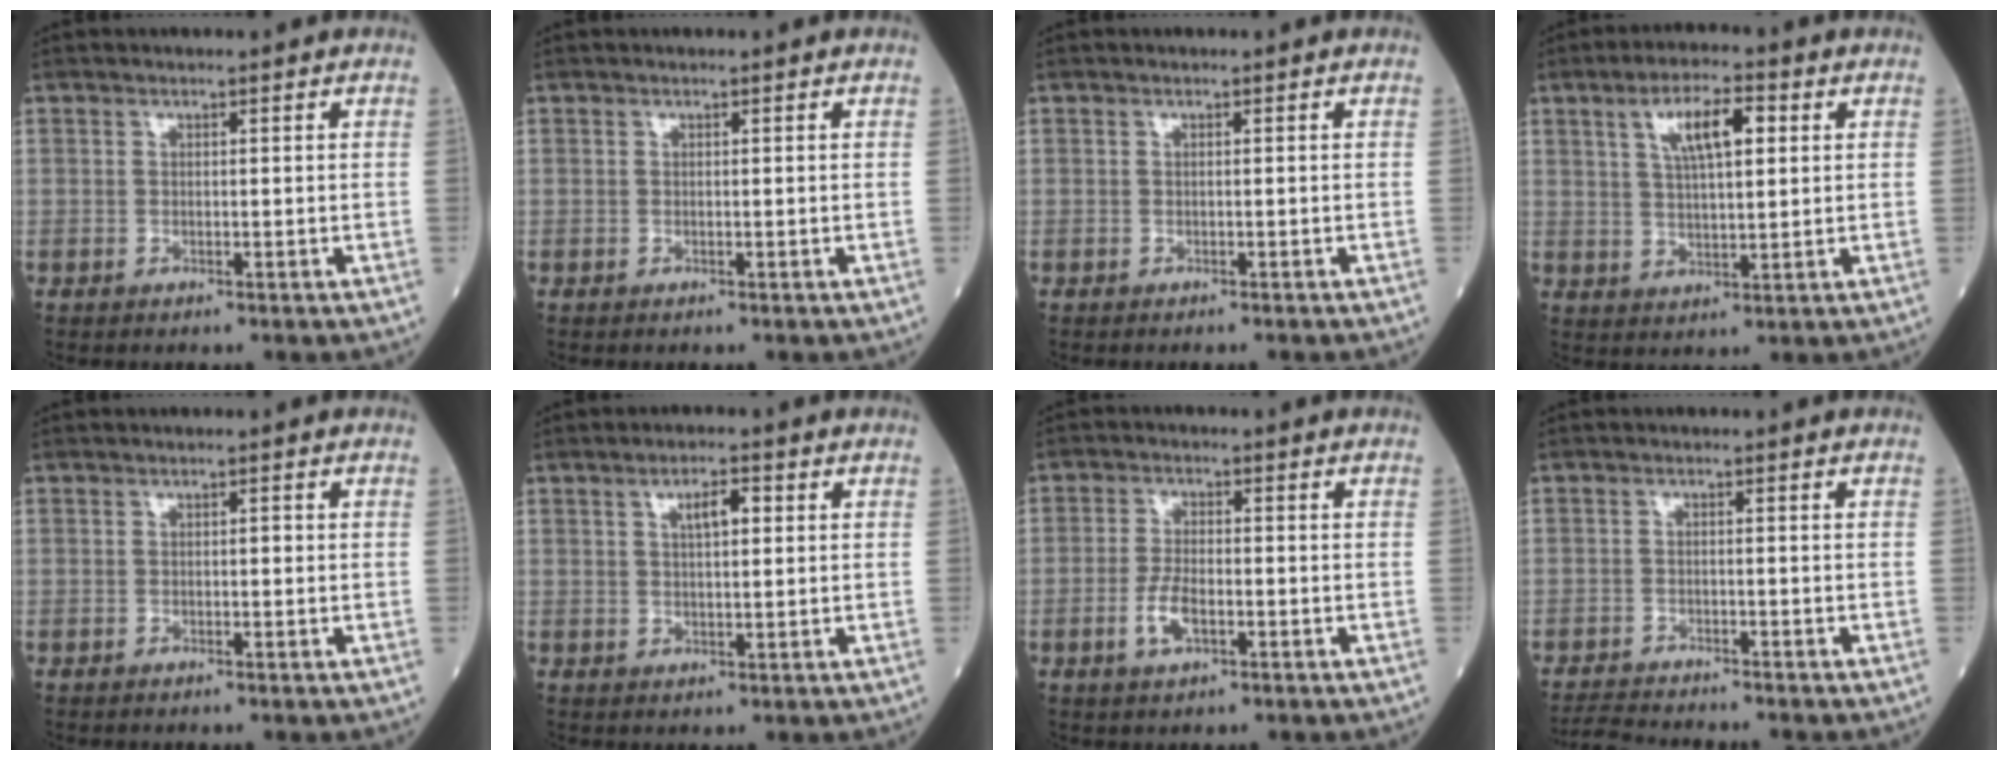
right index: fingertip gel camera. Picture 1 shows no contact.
{"total": 0.0}
{"total": 1.1, "force": [-1.0, -0.1, 0.4], "torque": [-0.001, 0.002, -0.013]}
{"total": 7.8, "force": [2.9, 2.2, 6.9], "torque": [-0.123, 0.012, 0.052]}
{"total": 0.5, "force": [0.0, 0.2, 0.5], "torque": [-0.007, 0.003, 0.000]}
{"total": 3.7, "force": [1.2, 1.1, 3.3], "torque": [-0.056, 0.005, 0.021]}
{"total": 4.3, "force": [-1.7, 1.5, 3.7], "torque": [-0.081, -0.002, -0.032]}
{"total": 6.0, "force": [-6.0, -0.6, 0.6], "torque": [-0.006, -0.019, -0.108]}